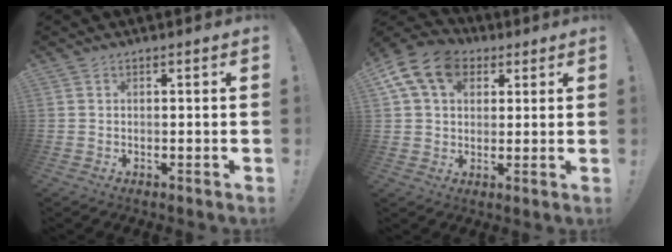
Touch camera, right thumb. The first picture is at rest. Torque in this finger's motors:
{"motor_torque": [0.46, 0.45, 0.66, -0.44, 0.06]}